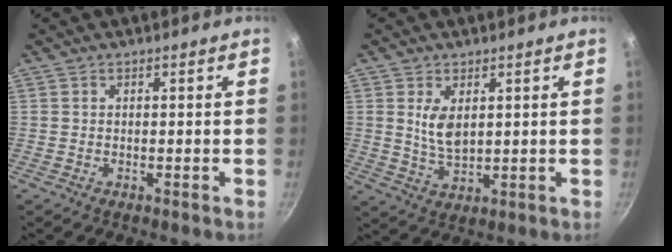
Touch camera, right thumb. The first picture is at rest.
{"total": 5.7, "force": [1.7, 3.1, 4.4], "torque": [-0.073, -0.022, 0.039]}